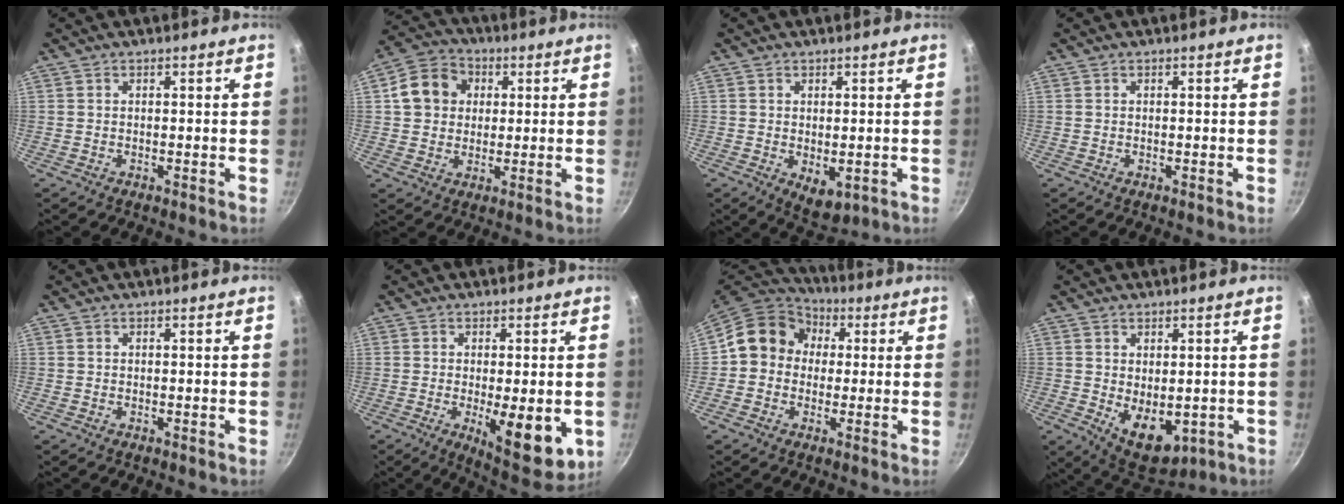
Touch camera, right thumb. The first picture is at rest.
{"total": 10.1, "force": [1.9, 8.7, 4.8], "torque": [-0.066, 0.008, 0.023]}
{"total": 4.9, "force": [-1.1, 2.7, 3.9], "torque": [-0.047, -0.009, -0.003]}
{"total": 0.0}
{"total": 0.0}
{"total": 11.5, "force": [-2.6, 4.0, 10.5], "torque": [-0.138, -0.025, -0.029]}
{"total": 12.1, "force": [0.8, 10.6, 5.7], "torque": [-0.082, 0.031, 0.000]}
{"total": 9.5, "force": [-1.9, 5.5, 7.5], "torque": [-0.091, -0.008, -0.006]}